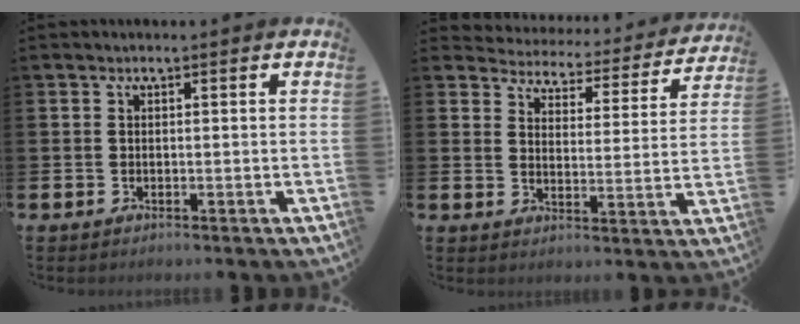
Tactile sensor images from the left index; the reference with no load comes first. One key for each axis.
{"total": 3.9, "fx": 3.8, "fy": 1.0, "fz": 0.3, "tx": -0.026, "ty": -0.039, "tz": 0.057}